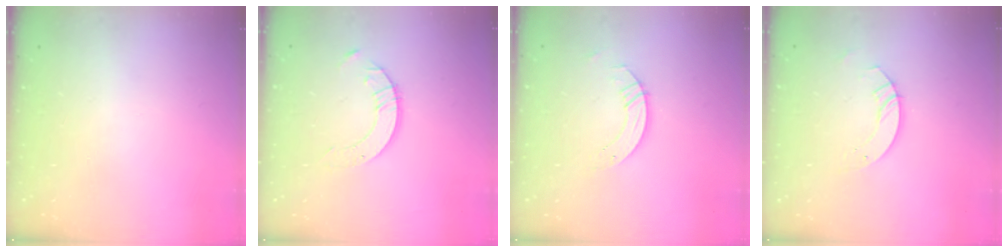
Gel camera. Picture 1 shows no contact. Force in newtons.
{"total": 3.4, "press": 3.4, "slide": 0.3}
{"total": 3.9, "press": 3.9, "slide": 0.4}
{"total": 3.3, "press": 3.3, "slide": 0.2}